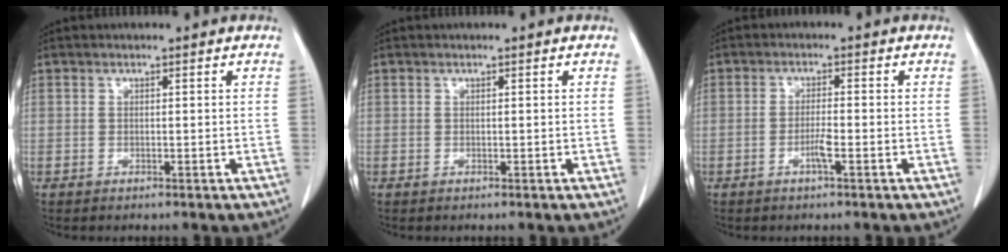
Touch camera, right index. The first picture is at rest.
{"total": 0.0}
{"total": 2.5, "force": [-1.1, 0.0, 2.2], "torque": [-0.044, -0.001, -0.023]}